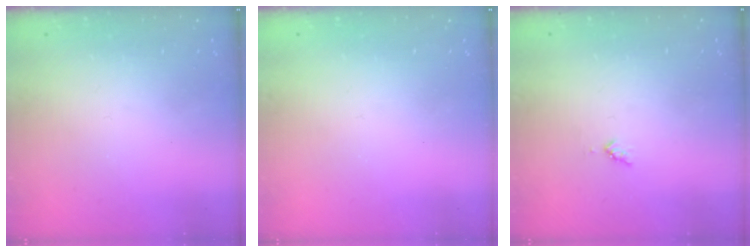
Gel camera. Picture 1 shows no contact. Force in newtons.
{"total": 0.0}
{"total": 3.4, "press": 3.3, "slide": 0.4}